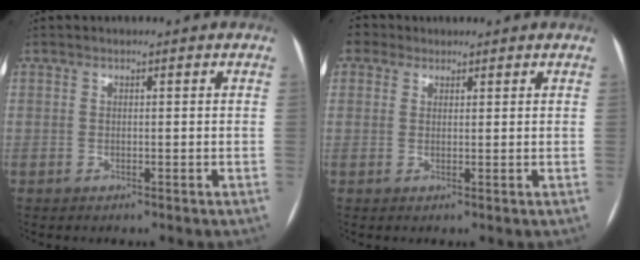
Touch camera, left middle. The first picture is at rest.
{"total": 2.6, "force": [1.7, 2.0, 0.3], "torque": [-0.008, 0.020, 0.028]}